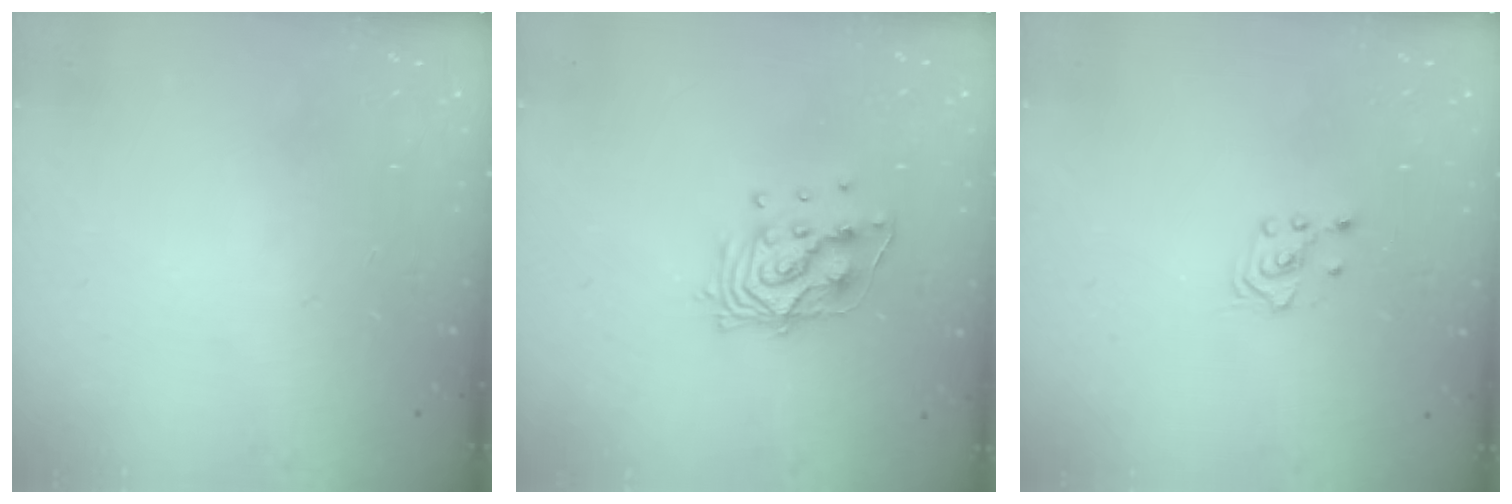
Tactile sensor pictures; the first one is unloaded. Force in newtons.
{"total": 11.2, "press": 11.2, "slide": 0.6}
{"total": 2.1, "press": 2.1, "slide": 0.1}